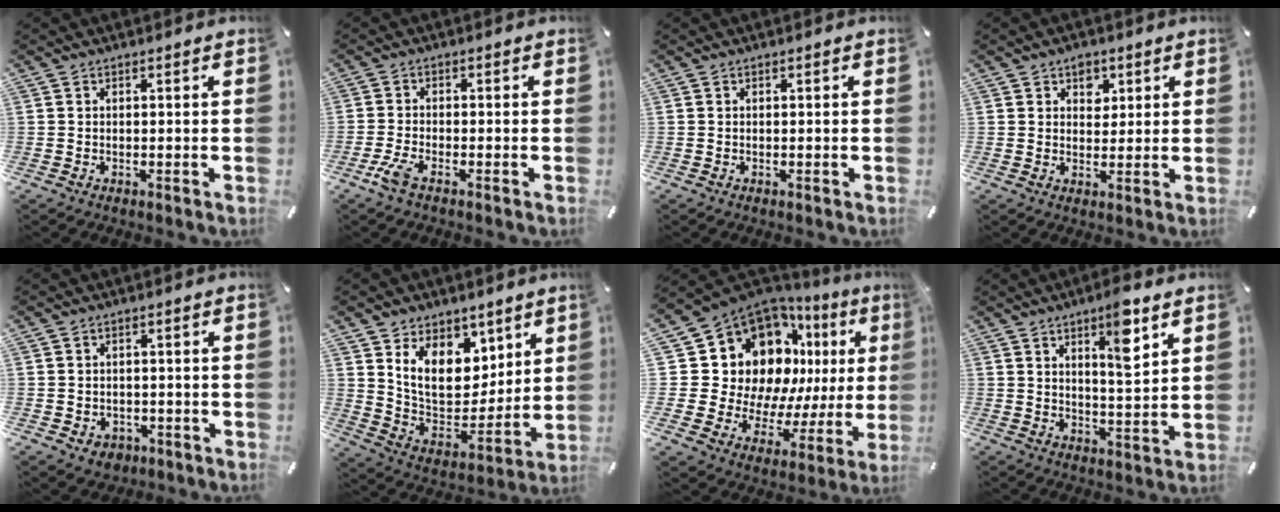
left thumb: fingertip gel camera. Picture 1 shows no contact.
{"total": 3.9, "force": [-2.3, 1.0, 3.0], "torque": [-0.076, -0.005, -0.046]}
{"total": 0.0}
{"total": 4.0, "force": [2.0, 3.2, 1.4], "torque": [-0.002, -0.007, 0.029]}
{"total": 3.2, "force": [-1.1, 2.8, 1.2], "torque": [-0.019, -0.001, -0.024]}
{"total": 13.1, "force": [6.6, 9.7, 5.7], "torque": [-0.099, -0.049, 0.133]}
{"total": 20.6, "force": [9.6, 14.2, 11.4], "torque": [-0.169, -0.088, 0.195]}
{"total": 9.3, "force": [5.5, 2.3, 7.0], "torque": [-0.101, -0.031, 0.086]}